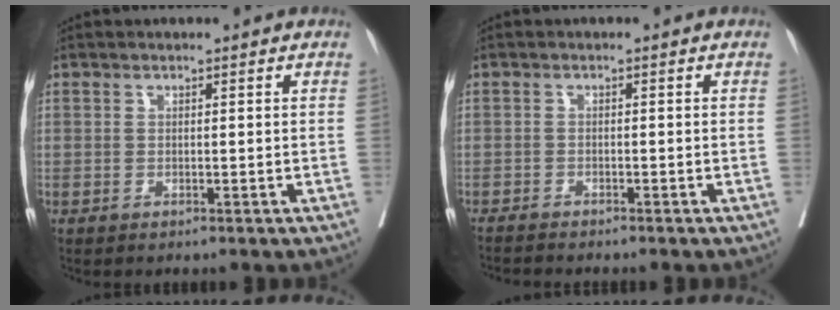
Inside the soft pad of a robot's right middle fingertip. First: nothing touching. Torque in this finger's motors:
{"motor_torque": [1.05, -1.10, -0.02, -0.05]}